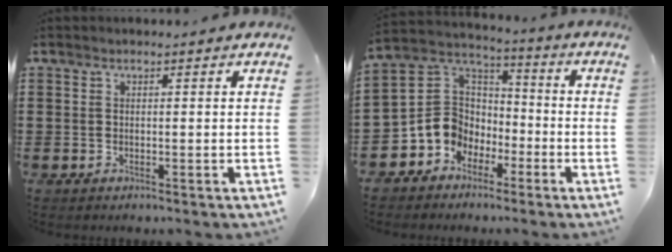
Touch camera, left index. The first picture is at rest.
{"total": 7.8, "force": [-3.0, 6.8, 2.2], "torque": [-0.084, -0.001, -0.062]}